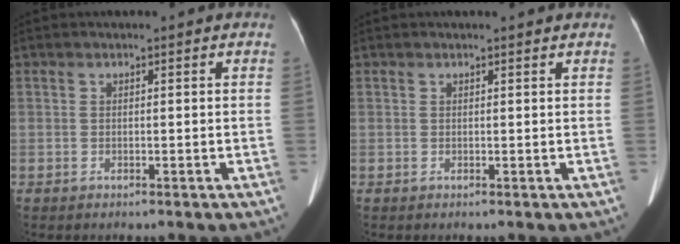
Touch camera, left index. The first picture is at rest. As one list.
[{"total": 1.0, "force": [1.0, 0.0, 0.2], "torque": [-0.008, 0.004, 0.011]}]